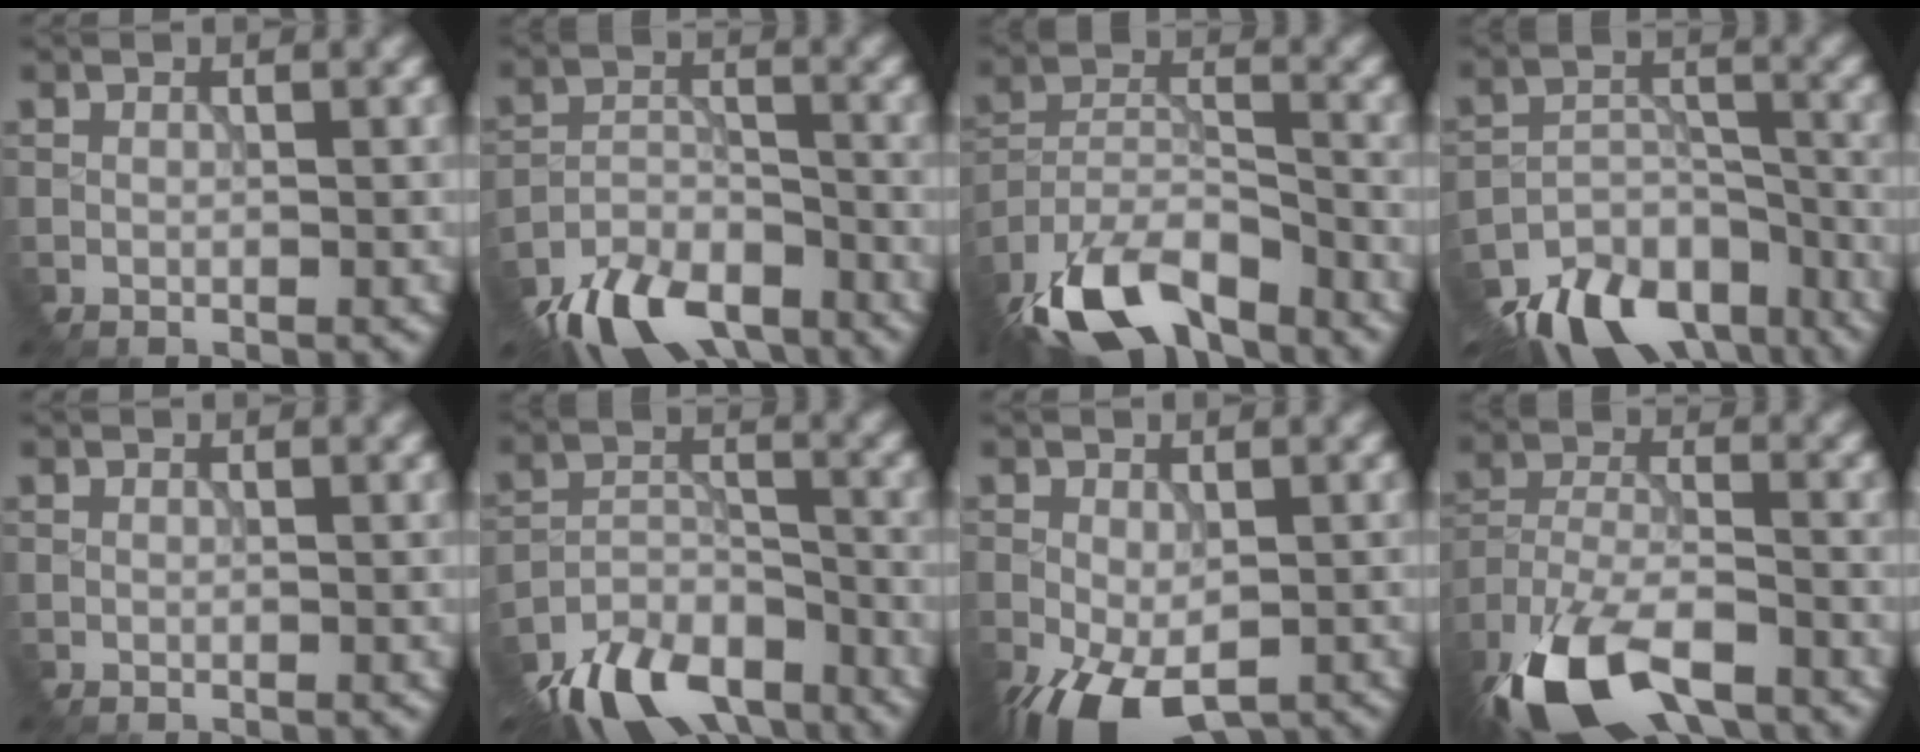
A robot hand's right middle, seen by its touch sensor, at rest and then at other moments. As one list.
[{"total": 8.4, "force": [-7.0, 3.4, 3.2], "torque": [-0.047, -0.010, -0.129]}, {"total": 10.9, "force": [-8.7, 4.0, 5.2], "torque": [-0.093, -0.004, -0.159]}, {"total": 11.2, "force": [-9.4, 4.6, 3.9], "torque": [-0.062, -0.012, -0.142]}, {"total": 0.0}, {"total": 9.2, "force": [-7.8, 3.8, 3.3], "torque": [-0.053, -0.008, -0.135]}, {"total": 7.8, "force": [-4.2, 3.9, 5.3], "torque": [-0.104, -0.030, -0.057]}, {"total": 12.7, "force": [-9.0, 5.5, 7.0], "torque": [-0.160, -0.034, -0.159]}]